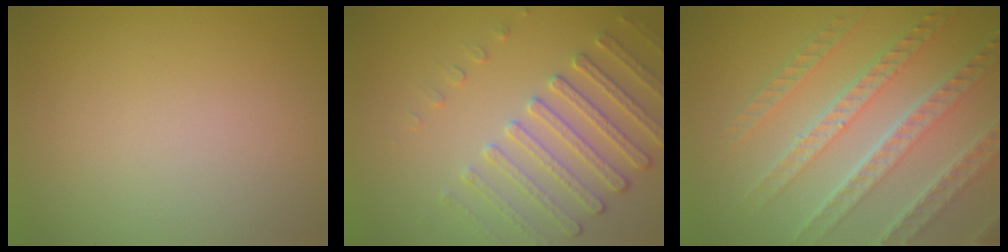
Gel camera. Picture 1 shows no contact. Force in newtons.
{"total": 4.0, "press": 3.7, "slide": 1.5}
{"total": 8.0, "press": 5.7, "slide": 5.6}